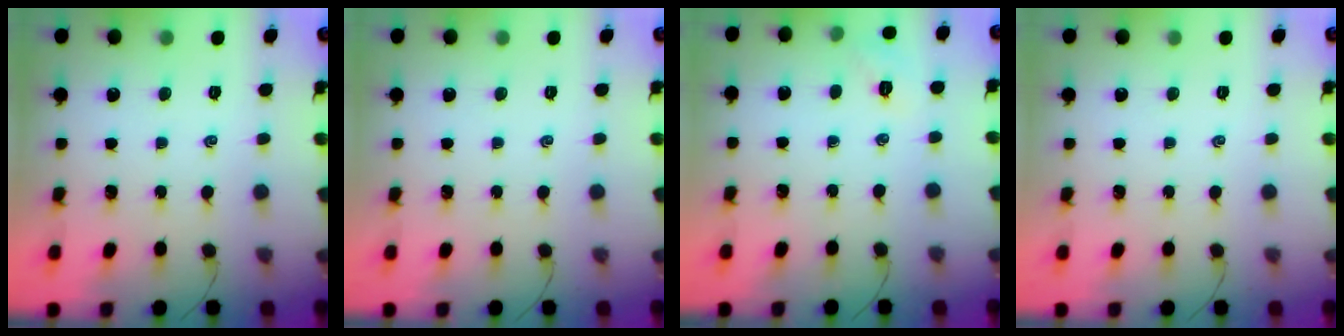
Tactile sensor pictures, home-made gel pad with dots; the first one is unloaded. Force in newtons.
{"total": 0.0}
{"total": 5.1, "press": 5.0, "slide": 1.3}
{"total": 0.0}